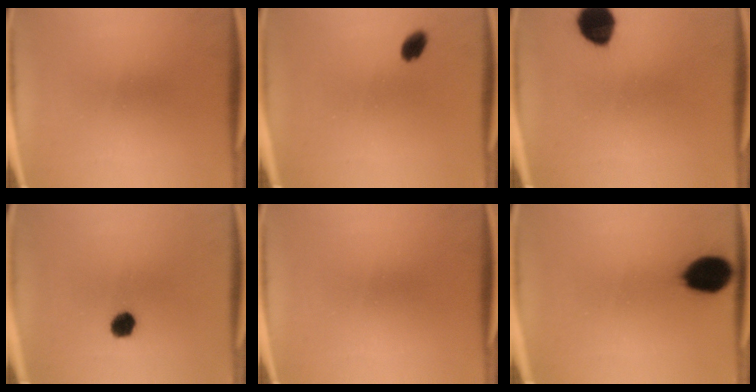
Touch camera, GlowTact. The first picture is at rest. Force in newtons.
{"total": 2.8}
{"total": 9.7}
{"total": 3.9}
{"total": 0.0}
{"total": 10.4}